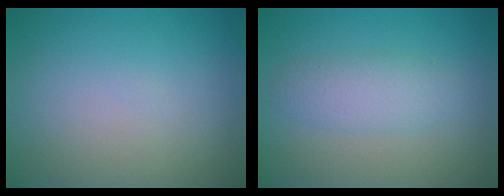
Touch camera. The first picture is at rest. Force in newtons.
{"total": 2.7, "press": 2.7, "slide": 0.1}